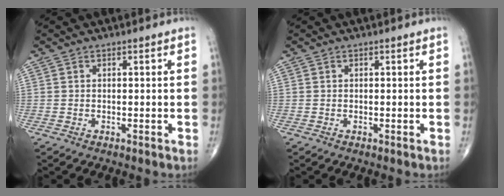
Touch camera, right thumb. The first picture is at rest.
{"total": 0.0}